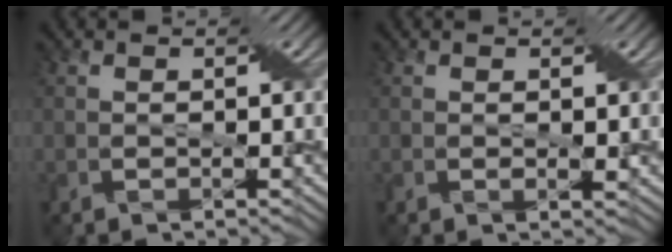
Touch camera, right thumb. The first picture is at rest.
{"total": 0.9, "force": [0.3, 0.4, 0.8], "torque": [-0.010, -0.002, 0.008]}